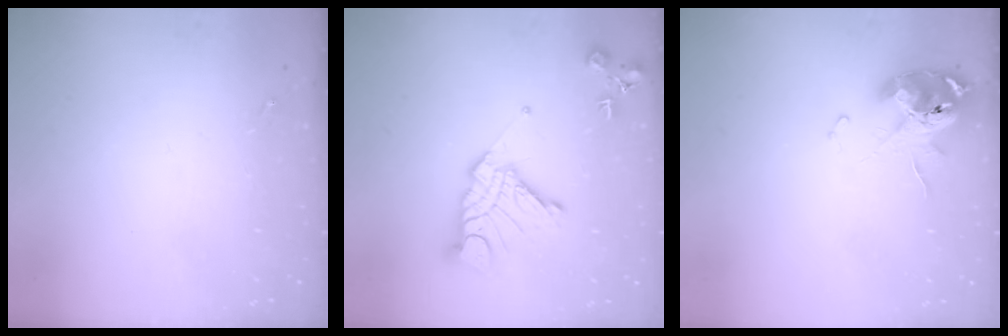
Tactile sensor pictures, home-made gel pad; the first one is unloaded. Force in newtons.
{"total": 16.4, "press": 16.3, "slide": 1.4}
{"total": 11.9, "press": 11.8, "slide": 1.4}